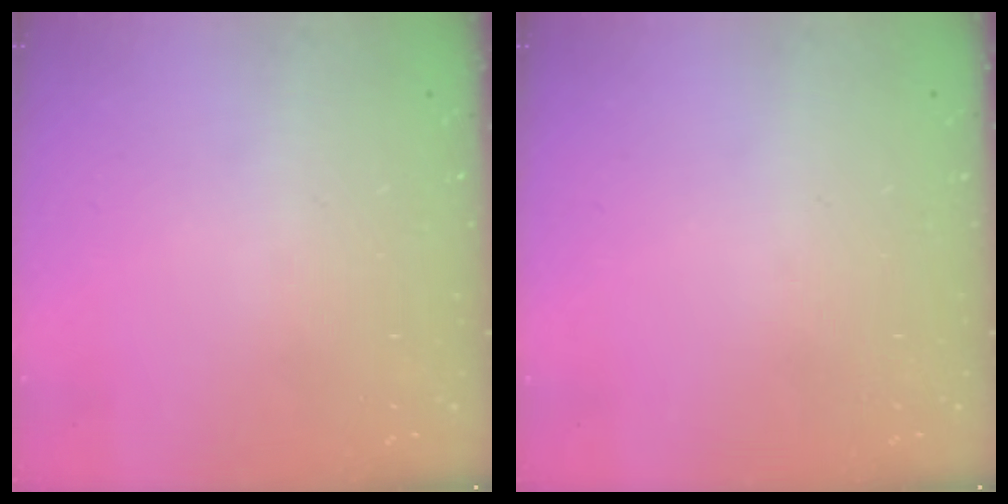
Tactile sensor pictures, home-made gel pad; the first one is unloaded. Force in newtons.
{"total": 0.0}